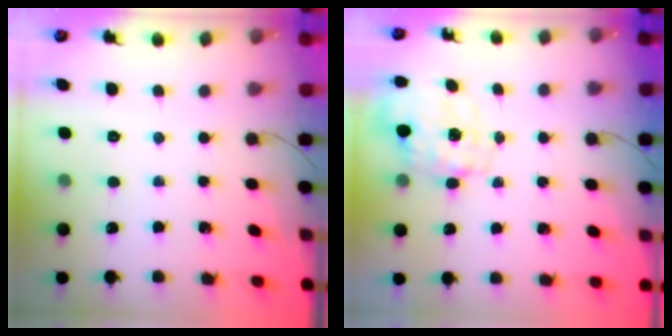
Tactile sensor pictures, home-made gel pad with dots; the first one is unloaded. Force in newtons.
{"total": 2.7, "press": 2.6, "slide": 0.8}